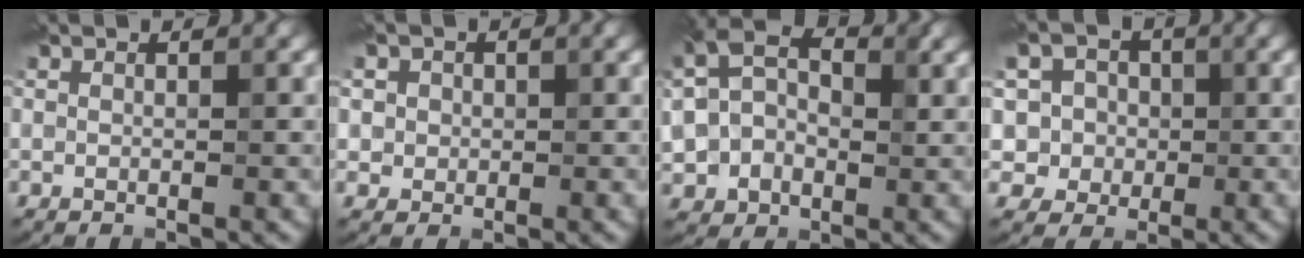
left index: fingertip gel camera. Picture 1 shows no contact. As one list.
[{"total": 2.4, "force": [0.7, 2.2, 0.8], "torque": [-0.014, 0.002, 0.012]}, {"total": 7.3, "force": [0.7, 5.5, 4.7], "torque": [-0.104, 0.013, 0.005]}, {"total": 7.1, "force": [2.0, 6.1, 2.9], "torque": [-0.036, 0.020, -0.002]}]